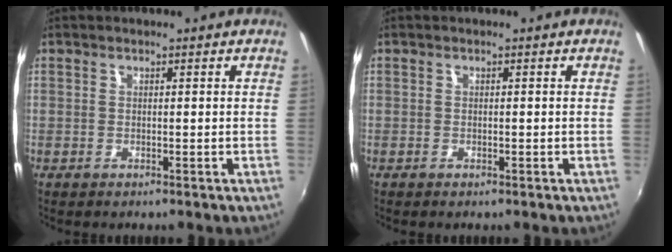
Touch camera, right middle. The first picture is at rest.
{"total": 0.5, "force": [0.1, -0.5, -0.1], "torque": [0.003, -0.004, 0.000]}